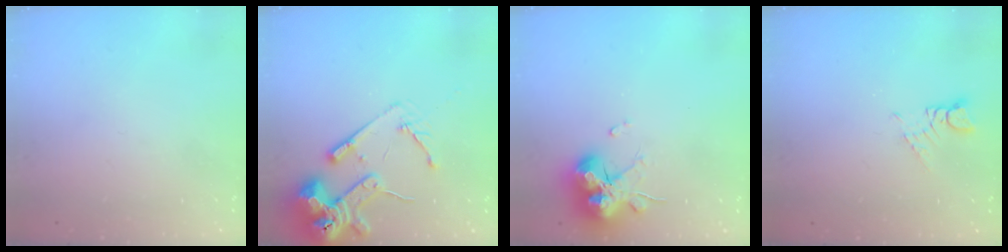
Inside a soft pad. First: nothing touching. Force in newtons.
{"total": 15.3, "press": 15.2, "slide": 1.9}
{"total": 13.8, "press": 13.7, "slide": 1.5}
{"total": 1.6, "press": 1.6, "slide": 0.2}